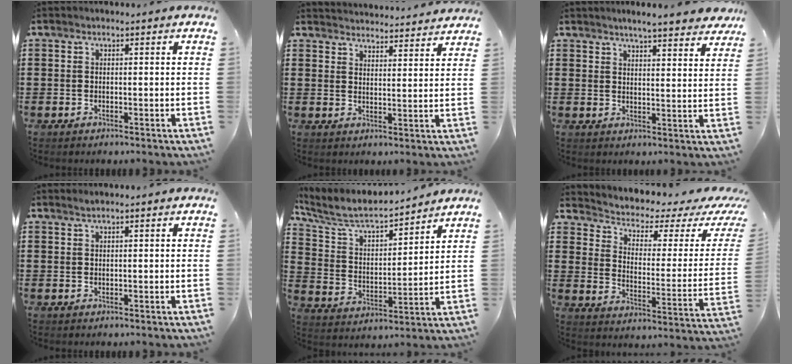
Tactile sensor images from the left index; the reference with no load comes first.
{"total": 3.5, "force": [3.5, -0.3, -0.2], "torque": [0.001, -0.025, 0.062]}
{"total": 4.5, "force": [4.2, -0.2, 1.4], "torque": [-0.043, -0.013, 0.075]}
{"total": 0.7, "force": [0.5, -0.1, 0.5], "torque": [-0.008, -0.001, 0.010]}
{"total": 6.6, "force": [5.9, 1.2, 2.7], "torque": [-0.080, -0.037, 0.096]}
{"total": 2.4, "force": [1.5, 1.1, 1.5], "torque": [-0.044, -0.022, 0.017]}